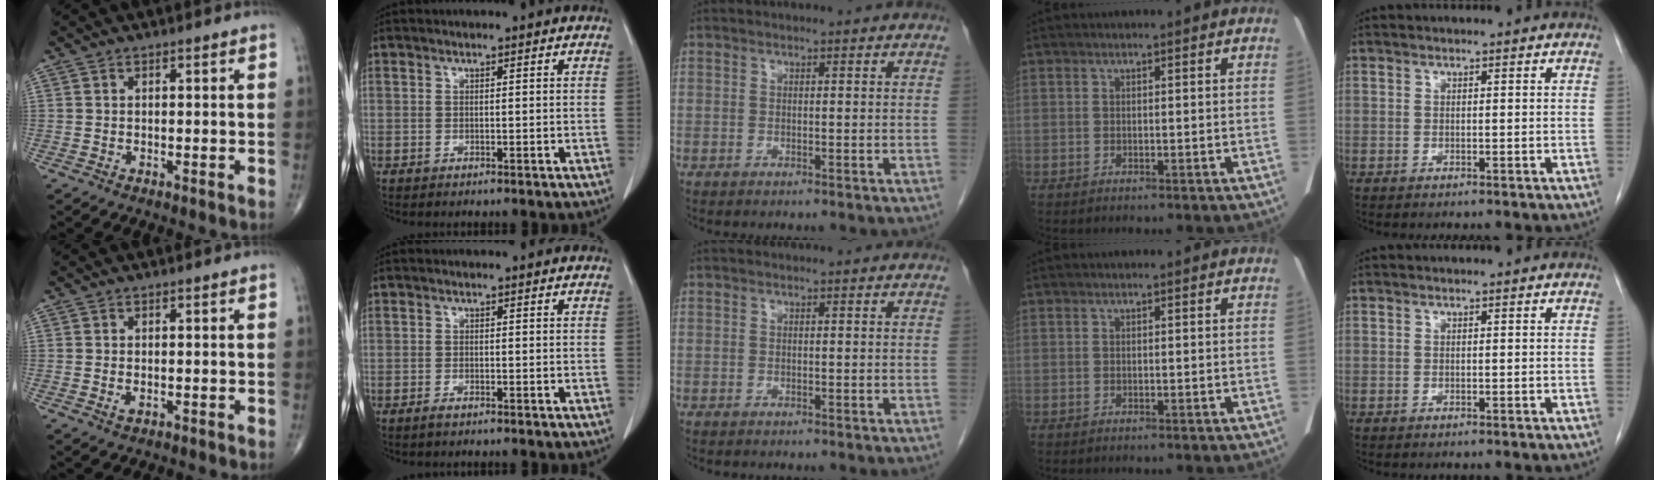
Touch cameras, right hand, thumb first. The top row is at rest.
{"thumb": {"total": 1.0, "force": [-0.3, 0.5, 0.8], "torque": [-0.014, -0.002, -0.006]}, "index": {"total": 1.0, "force": [-0.8, 0.2, 0.6], "torque": [-0.015, -0.001, -0.013]}}